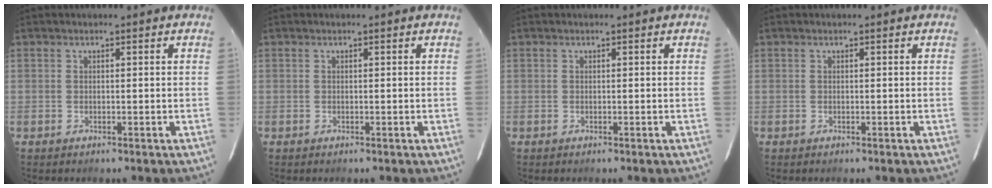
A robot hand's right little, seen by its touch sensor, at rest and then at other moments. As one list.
[{"total": 0.0}, {"total": 0.0}, {"total": 0.0}]